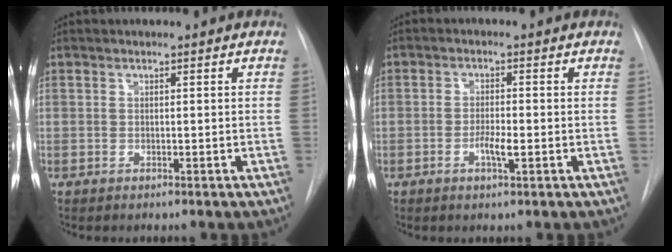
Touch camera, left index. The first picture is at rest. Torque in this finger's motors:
{"motor_torque": [0.18, 0.31, 0.08, 0.02]}